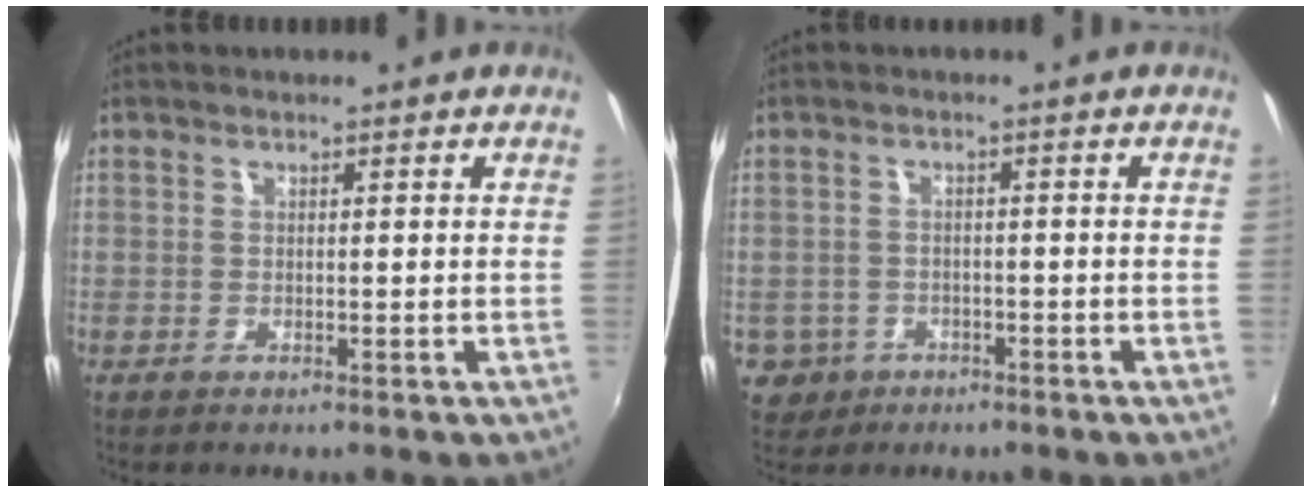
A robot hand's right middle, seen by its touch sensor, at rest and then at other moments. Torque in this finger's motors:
{"motor_torque": [-0.12, -0.22, -0.04, -0.01]}